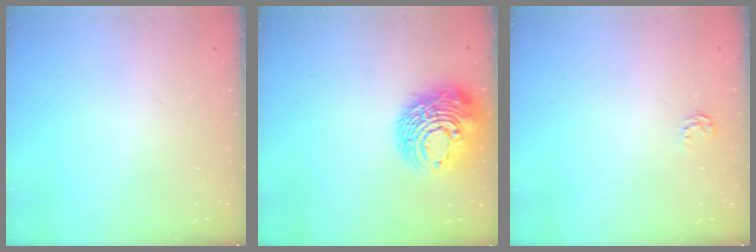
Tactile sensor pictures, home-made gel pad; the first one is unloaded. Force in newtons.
{"total": 16.6, "press": 16.5, "slide": 1.8}
{"total": 2.6, "press": 2.6, "slide": 0.4}